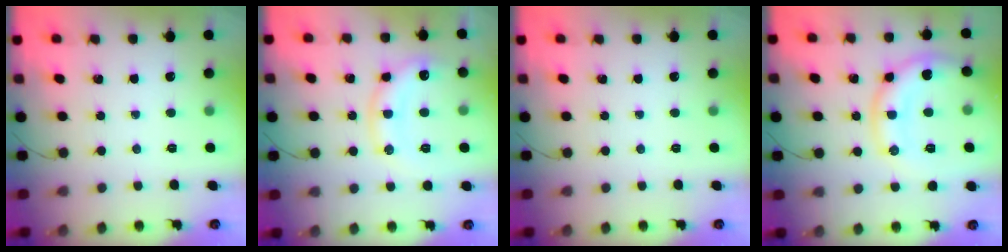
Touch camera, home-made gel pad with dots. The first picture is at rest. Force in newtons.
{"total": 13.0, "press": 12.9, "slide": 0.7}
{"total": 0.0}
{"total": 12.2, "press": 12.2, "slide": 0.6}